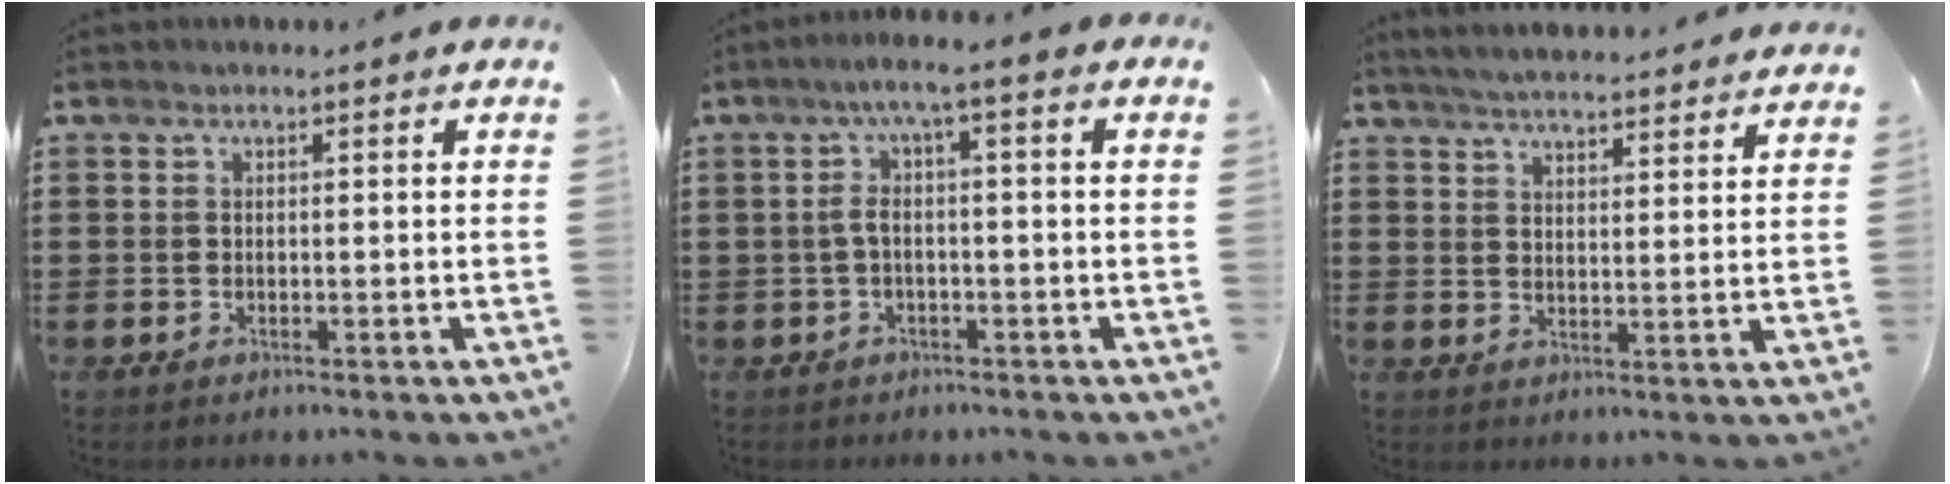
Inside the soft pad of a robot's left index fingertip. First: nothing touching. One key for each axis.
{"total": 4.0, "fx": -1.1, "fy": 0.2, "fz": 3.9, "tx": -0.086, "ty": -0.001, "tz": -0.028}
{"total": 4.8, "fx": 4.7, "fy": -0.4, "fz": 0.7, "tx": -0.031, "ty": -0.022, "tz": 0.085}